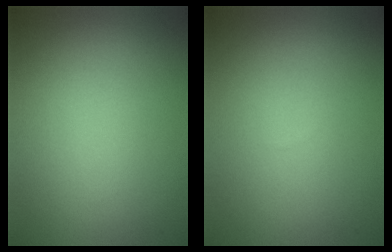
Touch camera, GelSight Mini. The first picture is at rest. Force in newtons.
{"total": 0.0}